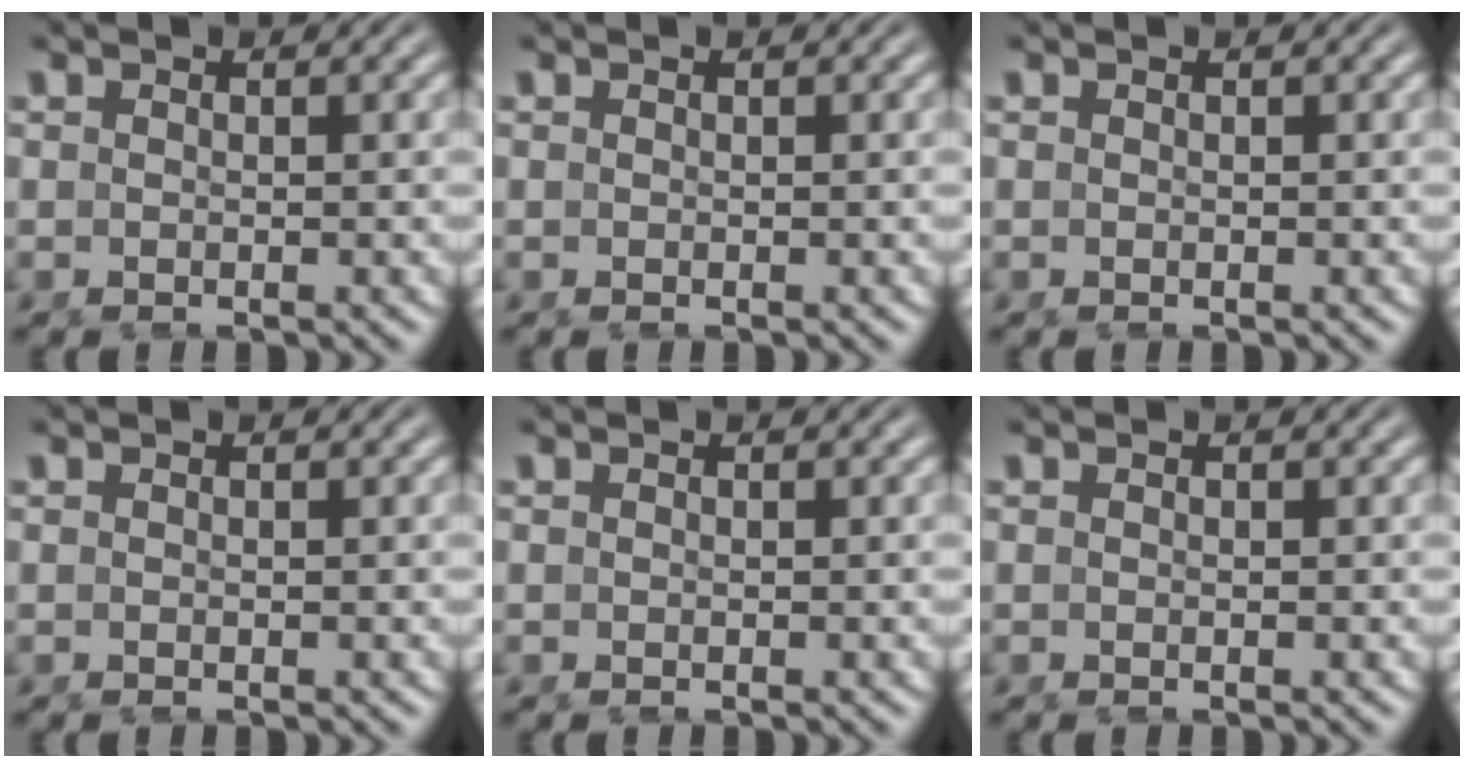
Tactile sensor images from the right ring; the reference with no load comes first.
{"total": 0.0}
{"total": 0.0}
{"total": 0.0}
{"total": 0.0}
{"total": 0.0}